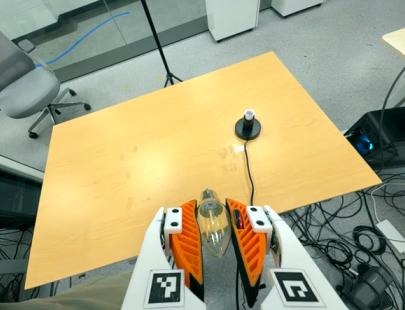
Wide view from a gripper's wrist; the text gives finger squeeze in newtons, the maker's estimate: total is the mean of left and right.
{"total": 21.4, "left": 23.4, "right": 19.4}